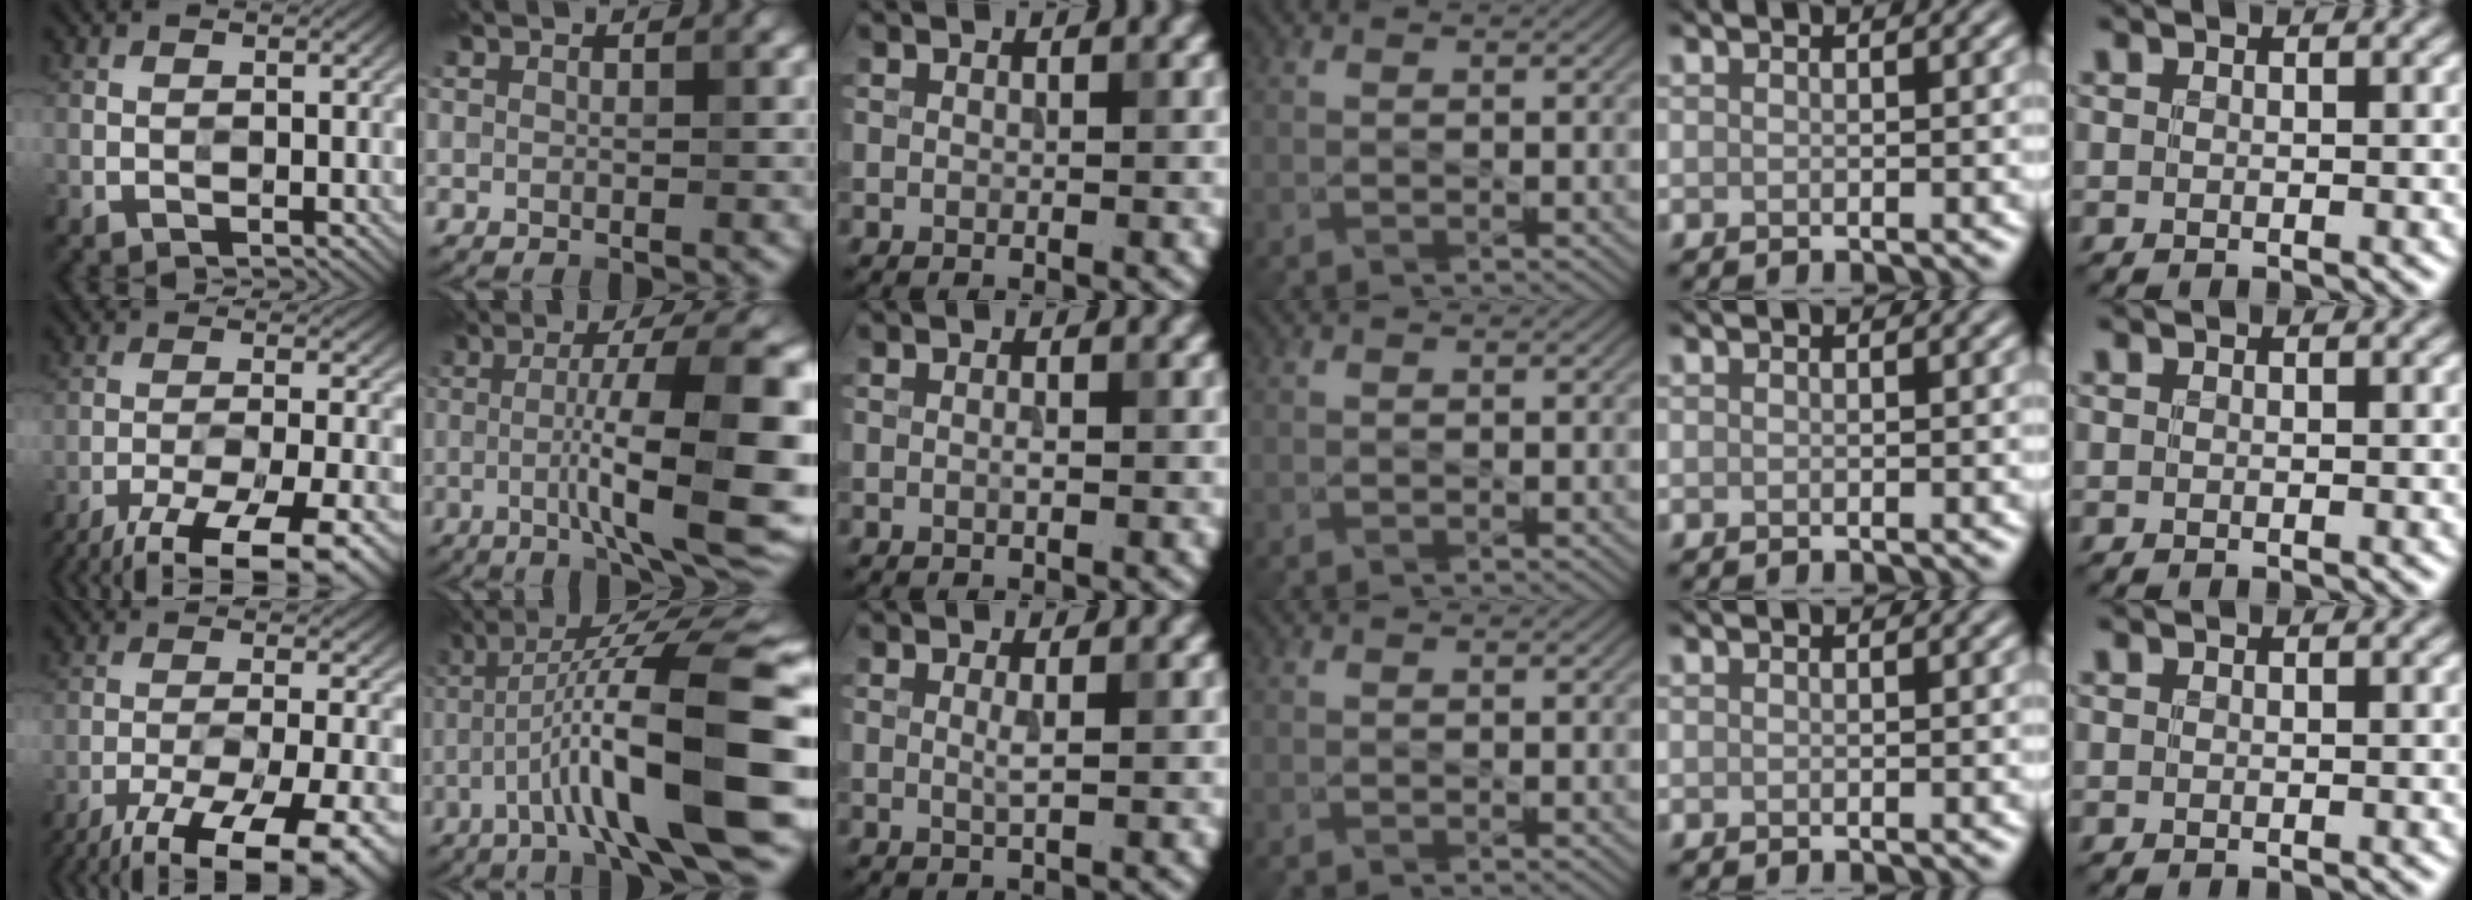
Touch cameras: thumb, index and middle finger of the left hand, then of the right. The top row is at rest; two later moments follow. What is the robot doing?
{"motion": "wipe", "object": "measuring cup"}